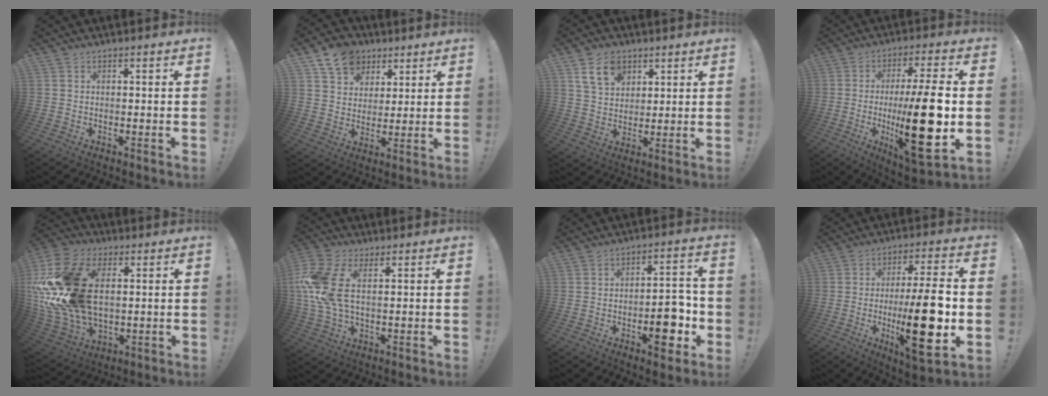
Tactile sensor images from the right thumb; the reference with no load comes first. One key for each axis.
{"total": 11.6, "fx": 6.9, "fy": 8.6, "fz": 3.6, "tx": -0.052, "ty": -0.042, "tz": 0.134}
{"total": 10.1, "fx": 5.3, "fy": 7.1, "fz": 4.9, "tx": -0.078, "ty": -0.015, "tz": 0.103}
{"total": 24.4, "fx": -3.1, "fy": 6.2, "fz": 23.4, "tx": -0.398, "ty": -0.008, "tz": -0.046}
{"total": 28.3, "fx": 3.2, "fy": 18.4, "fz": 21.3, "tx": -0.410, "ty": -0.001, "tz": 0.069}
{"total": 13.4, "fx": 3.1, "fy": 7.4, "fz": 10.7, "tx": -0.225, "ty": -0.006, "tz": 0.061}
{"total": 11.8, "fx": -3.9, "fy": 4.9, "fz": 10.0, "tx": -0.123, "ty": 0.018, "tz": -0.063}
{"total": 21.8, "fx": -3.9, "fy": 5.5, "fz": 20.8, "tx": -0.346, "ty": 0.001, "tz": -0.056}